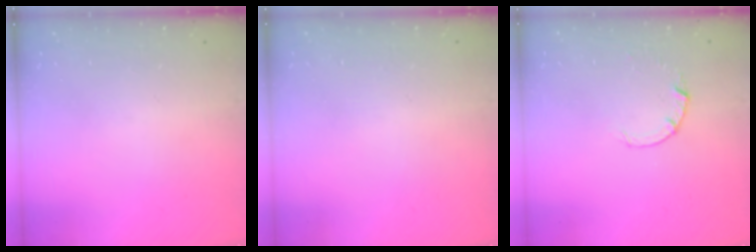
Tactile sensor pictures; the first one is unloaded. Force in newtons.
{"total": 2.4, "press": 2.4, "slide": 0.2}
{"total": 2.6, "press": 2.6, "slide": 0.4}